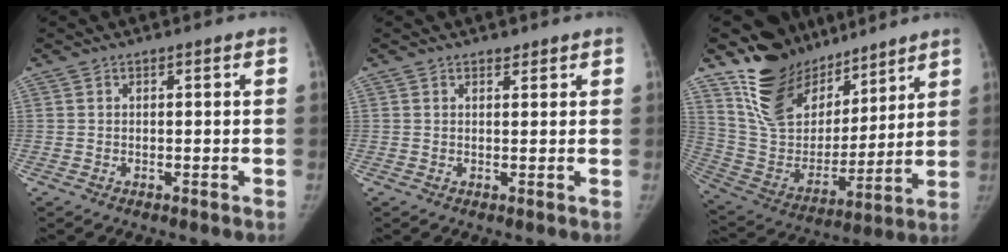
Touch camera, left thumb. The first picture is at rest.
{"total": 1.2, "force": [0.9, 0.6, 0.3], "torque": [0.001, -0.007, 0.012]}
{"total": 21.7, "force": [16.3, 11.8, 8.0], "torque": [-0.095, -0.096, 0.298]}